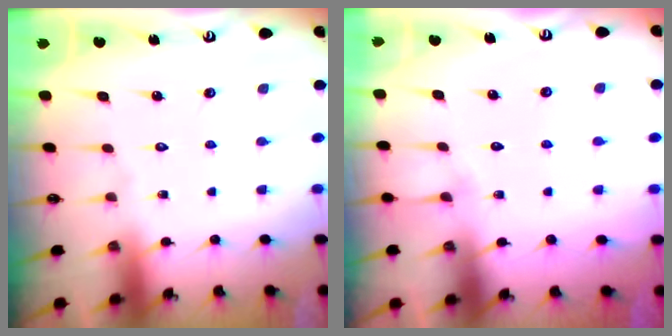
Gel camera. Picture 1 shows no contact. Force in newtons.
{"total": 4.4, "press": 4.4, "slide": 0.5}